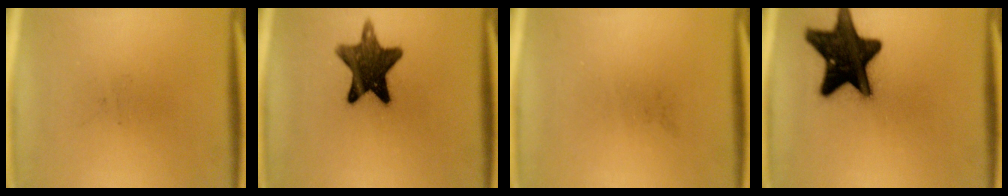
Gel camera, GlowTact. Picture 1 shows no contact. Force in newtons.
{"total": 13.3}
{"total": 0.0}
{"total": 18.6}